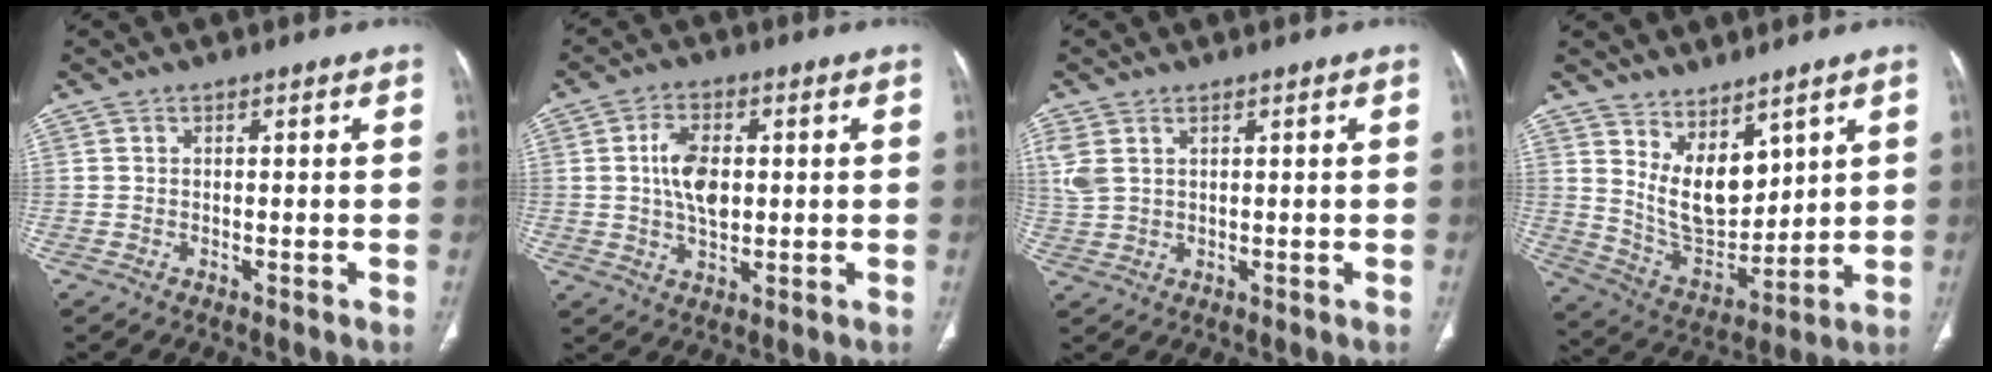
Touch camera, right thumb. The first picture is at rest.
{"total": 8.0, "force": [1.0, 4.6, 6.4], "torque": [-0.109, 0.000, 0.019]}
{"total": 4.4, "force": [1.9, 2.5, 3.0], "torque": [-0.086, 0.006, 0.049]}
{"total": 11.6, "force": [6.1, 6.3, 7.6], "torque": [-0.091, -0.059, 0.136]}